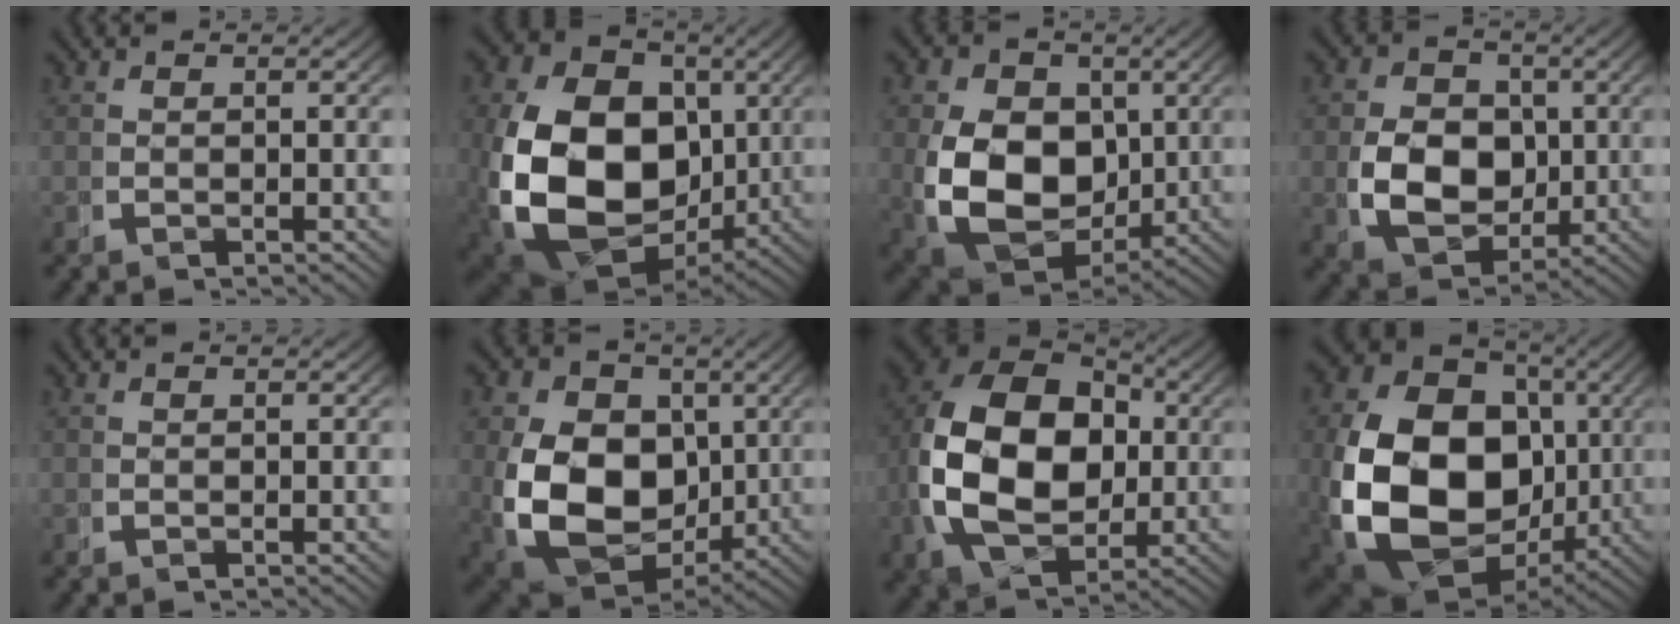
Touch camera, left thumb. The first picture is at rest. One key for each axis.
{"total": 20.8, "fx": -2.5, "fy": 14.9, "fz": 14.2, "tx": -0.298, "ty": -0.091, "tz": -0.002}
{"total": 13.9, "fx": -0.7, "fy": 9.9, "fz": 9.6, "tx": -0.203, "ty": -0.074, "tz": 0.021}
{"total": 9.8, "fx": -0.5, "fy": 7.3, "fz": 6.5, "tx": -0.128, "ty": -0.041, "tz": 0.008}
{"total": 0.0}
{"total": 15.7, "fx": -1.2, "fy": 11.4, "fz": 10.7, "tx": -0.228, "ty": -0.081, "tz": 0.018}
{"total": 17.4, "fx": 0.0, "fy": 11.9, "fz": 12.7, "tx": -0.274, "ty": -0.047, "tz": 0.029}
{"total": 23.3, "fx": -2.4, "fy": 16.7, "fz": 16.1, "tx": -0.335, "ty": -0.088, "tz": 0.000}